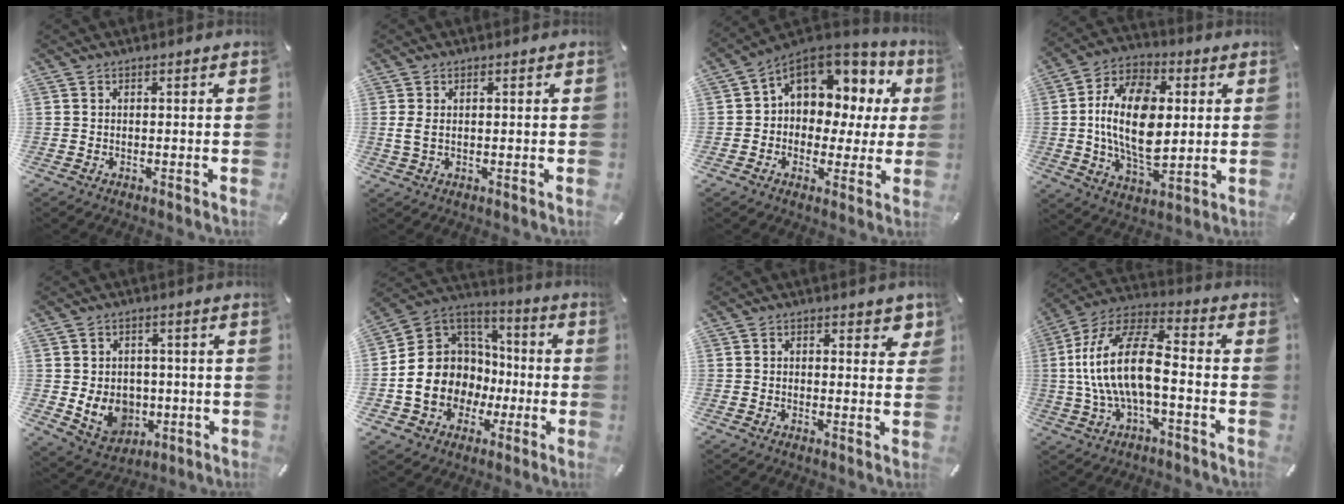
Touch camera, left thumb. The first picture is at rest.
{"total": 2.4, "force": [0.4, 1.3, 2.0], "torque": [-0.047, 0.000, 0.005]}
{"total": 11.3, "force": [4.8, 8.5, 5.8], "torque": [-0.097, -0.036, 0.091]}
{"total": 17.7, "force": [1.3, 11.1, 13.7], "torque": [-0.293, 0.005, 0.019]}
{"total": 9.0, "force": [-1.6, 7.7, 4.5], "torque": [-0.092, 0.012, -0.024]}
{"total": 15.8, "force": [-4.3, 14.0, 5.8], "torque": [-0.134, 0.006, -0.071]}
{"total": 2.9, "force": [0.9, 1.8, 2.1], "torque": [-0.012, -0.006, 0.007]}
{"total": 17.3, "force": [-2.4, 7.8, 15.2], "torque": [-0.313, 0.008, -0.045]}